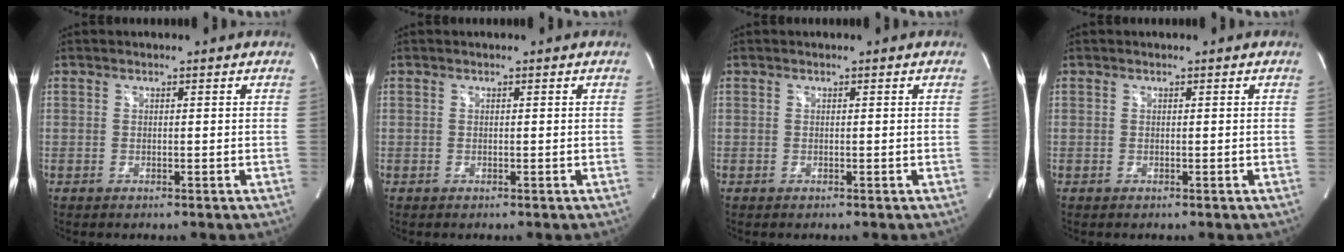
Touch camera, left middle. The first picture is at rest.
{"total": 0.0}
{"total": 0.0}
{"total": 0.0}